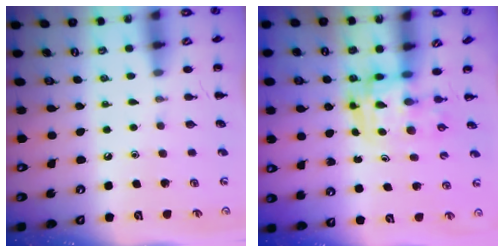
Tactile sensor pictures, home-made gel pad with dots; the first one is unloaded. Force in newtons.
{"total": 3.6, "press": 3.6, "slide": 0.6}